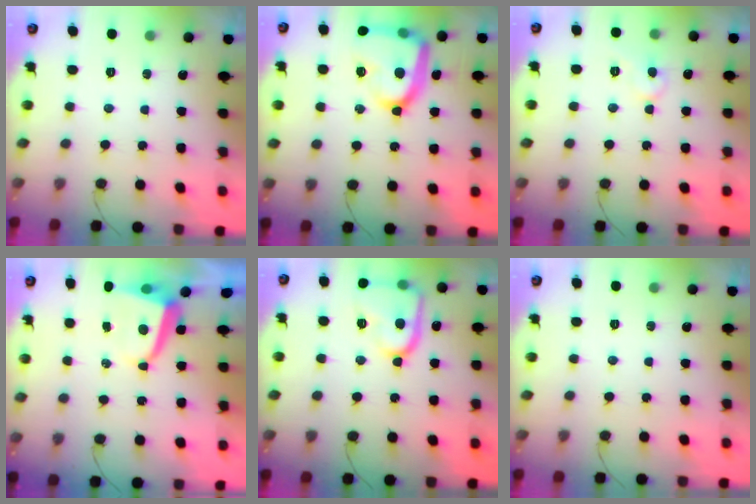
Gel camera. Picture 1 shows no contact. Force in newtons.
{"total": 18.2, "press": 18.1, "slide": 1.2}
{"total": 7.1, "press": 7.1, "slide": 0.3}
{"total": 4.5, "press": 4.5, "slide": 0.5}
{"total": 15.8, "press": 15.7, "slide": 1.3}
{"total": 0.0}